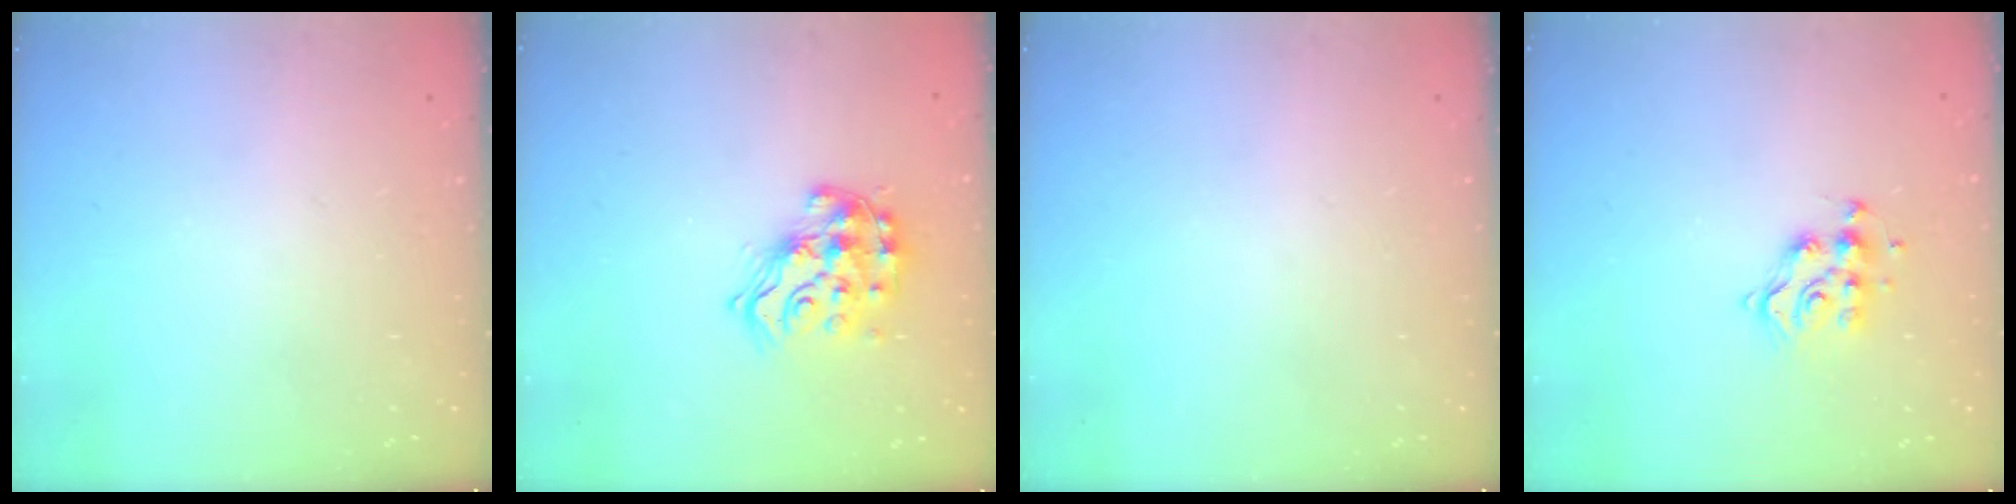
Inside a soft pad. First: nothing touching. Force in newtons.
{"total": 15.9, "press": 15.8, "slide": 1.1}
{"total": 0.0}
{"total": 8.3, "press": 8.3, "slide": 0.5}